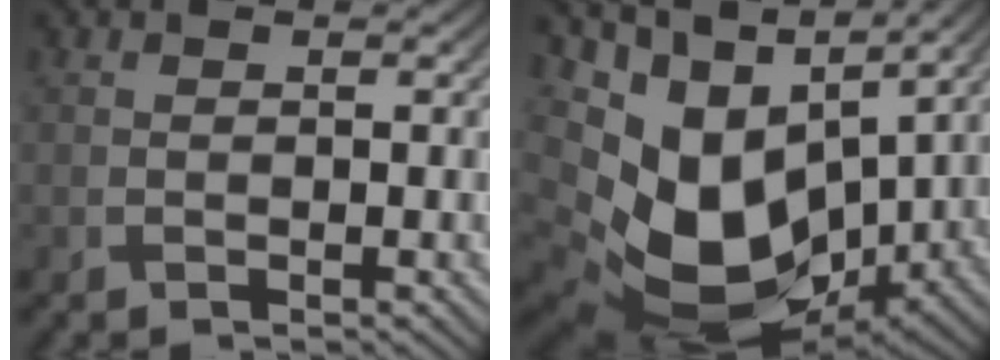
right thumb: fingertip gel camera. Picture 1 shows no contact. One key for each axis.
{"total": 16.4, "fx": 1.3, "fy": 11.2, "fz": 11.9, "tx": -0.257, "ty": -0.036, "tz": 0.045}